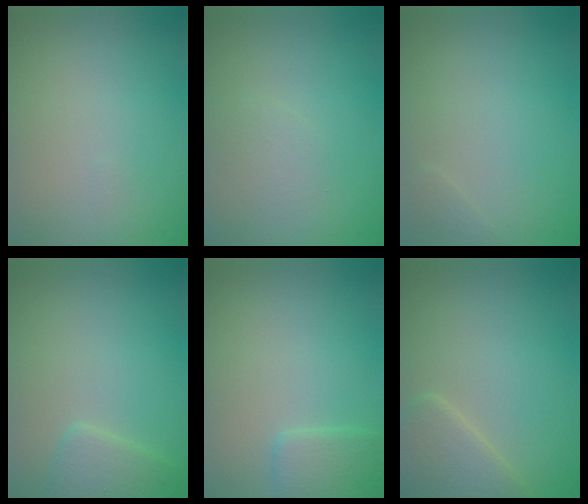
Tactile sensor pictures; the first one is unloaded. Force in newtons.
{"total": 1.1, "press": 1.1, "slide": 0.1}
{"total": 0.5, "press": 0.5, "slide": 0.0}
{"total": 2.4, "press": 2.4, "slide": 0.1}
{"total": 2.3, "press": 2.3, "slide": 0.2}
{"total": 3.5, "press": 3.5, "slide": 0.3}